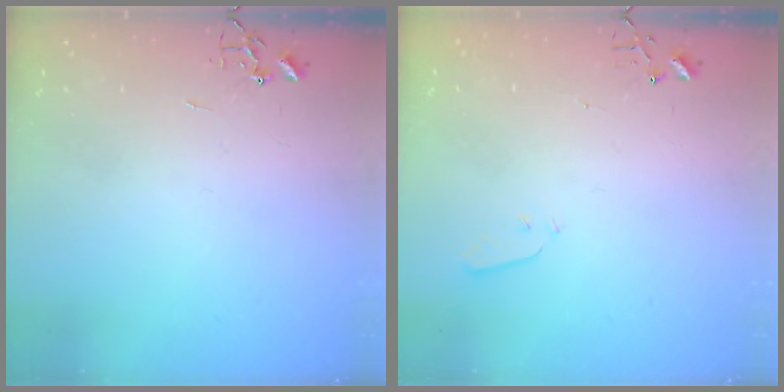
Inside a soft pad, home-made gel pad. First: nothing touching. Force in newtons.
{"total": 2.9, "press": 2.8, "slide": 0.8}